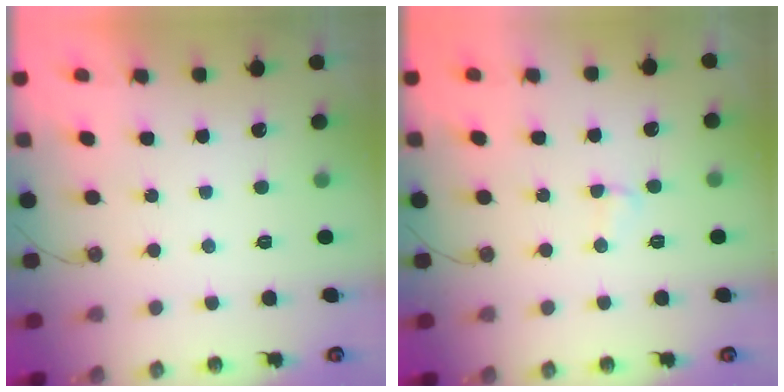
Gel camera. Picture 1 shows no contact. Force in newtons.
{"total": 2.5, "press": 2.4, "slide": 0.7}